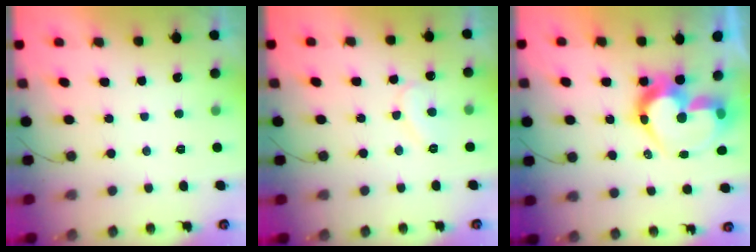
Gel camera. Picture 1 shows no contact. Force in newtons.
{"total": 7.5, "press": 7.5, "slide": 0.6}
{"total": 15.1, "press": 14.8, "slide": 2.9}